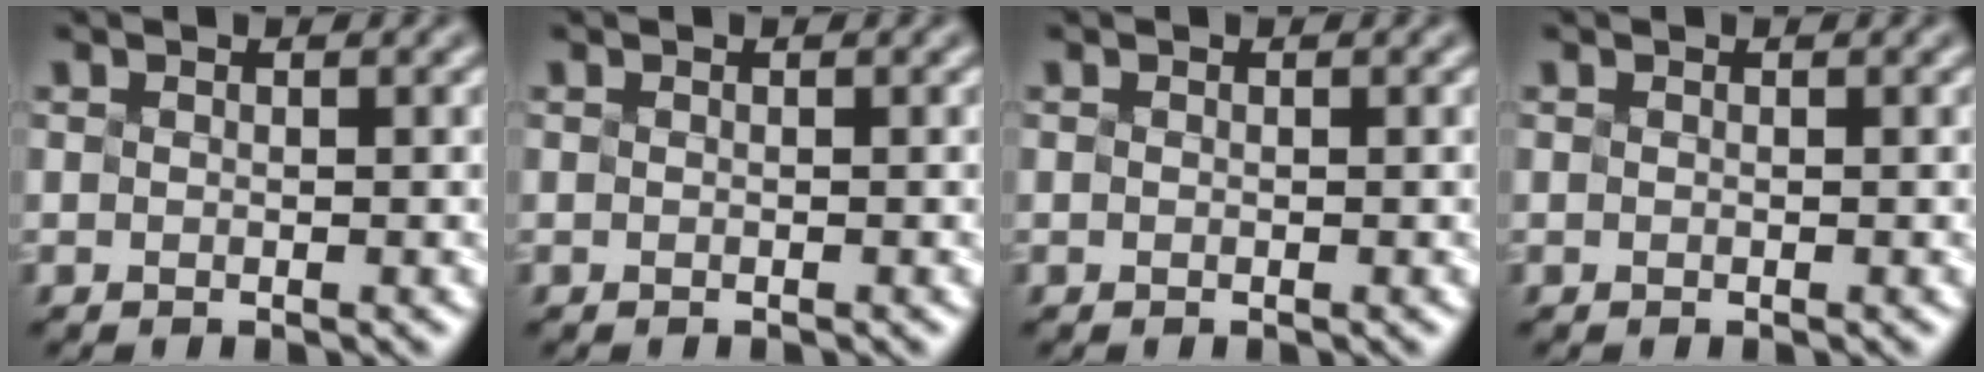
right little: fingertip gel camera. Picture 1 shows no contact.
{"total": 0.0}
{"total": 0.0}
{"total": 0.0}